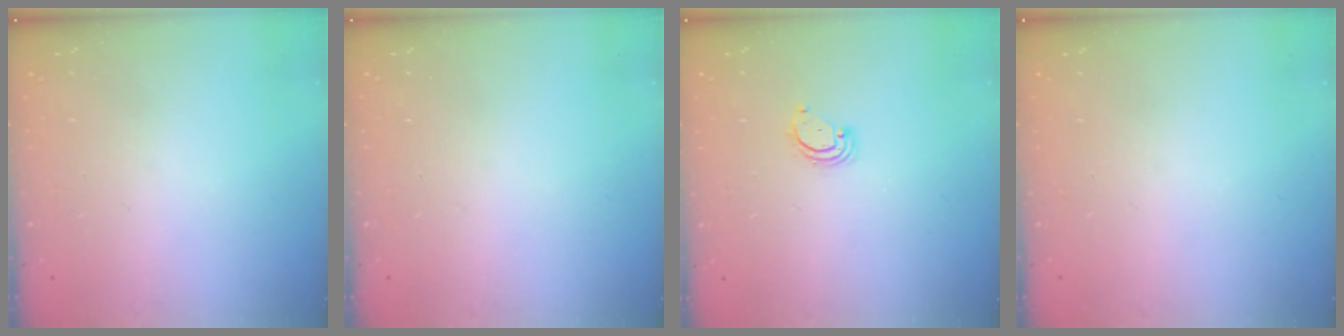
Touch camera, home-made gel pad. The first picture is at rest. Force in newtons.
{"total": 0.0}
{"total": 2.6, "press": 2.6, "slide": 0.1}
{"total": 0.0}